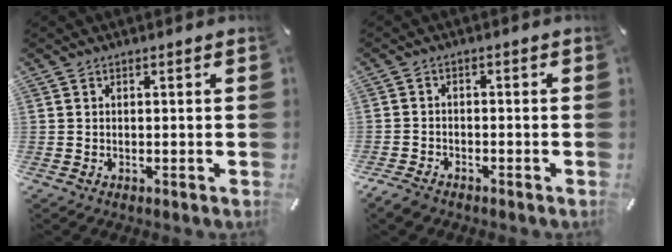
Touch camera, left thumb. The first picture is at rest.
{"total": 2.9, "force": [-2.5, 1.4, 0.6], "torque": [-0.024, 0.010, -0.053]}